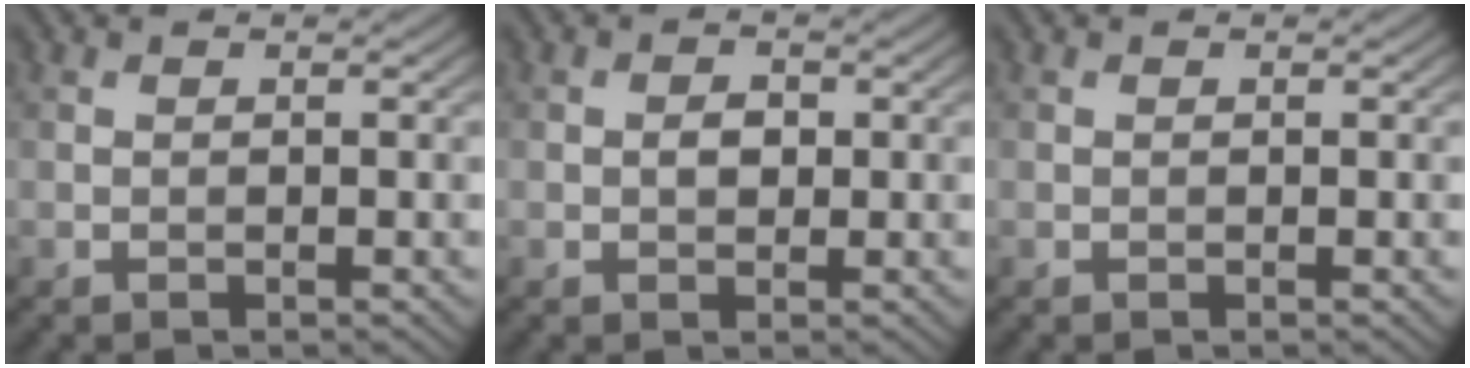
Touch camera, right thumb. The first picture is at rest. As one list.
[{"total": 1.8, "force": [0.0, 1.3, 1.2], "torque": [-0.023, -0.001, -0.004]}, {"total": 0.0}]